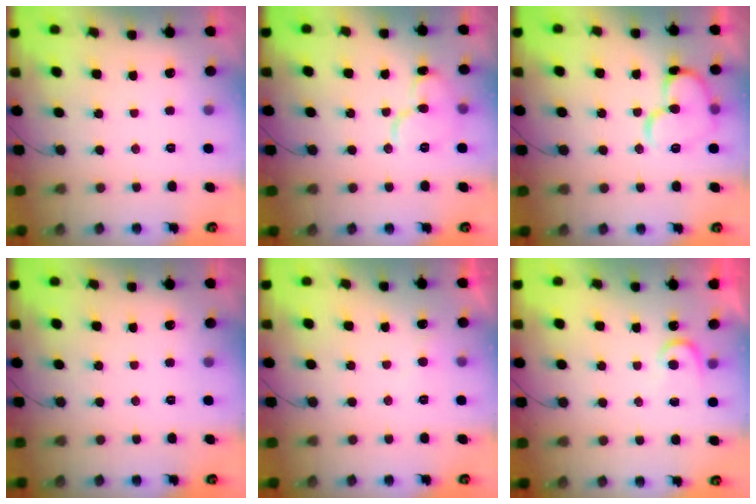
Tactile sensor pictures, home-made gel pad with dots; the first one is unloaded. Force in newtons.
{"total": 10.3, "press": 10.2, "slide": 1.2}
{"total": 14.2, "press": 14.1, "slide": 2.0}
{"total": 0.0}
{"total": 3.9, "press": 3.8, "slide": 0.5}
{"total": 5.4, "press": 5.4, "slide": 0.5}